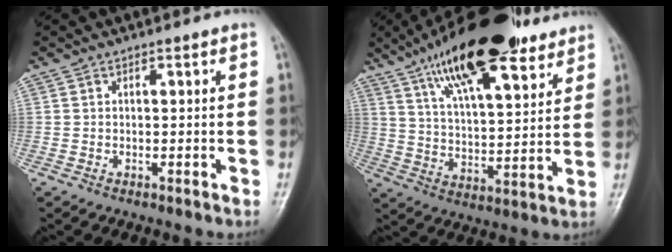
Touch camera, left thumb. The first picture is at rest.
{"total": 22.9, "force": [14.5, 7.7, 15.9], "torque": [-0.237, -0.040, 0.240]}